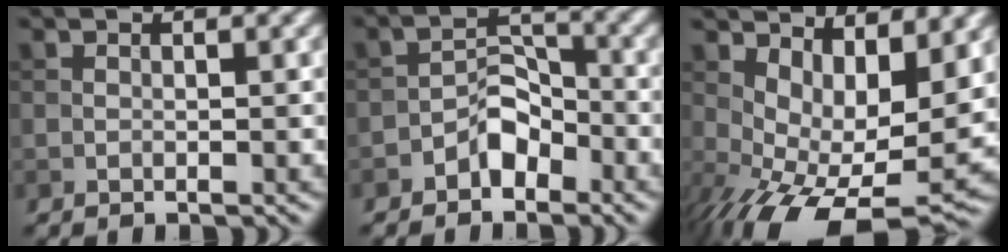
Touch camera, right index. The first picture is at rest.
{"total": 2.9, "force": [-2.0, 1.7, 1.4], "torque": [-0.016, 0.016, -0.036]}
{"total": 12.3, "force": [0.1, 5.8, 10.9], "torque": [-0.169, -0.020, 0.026]}